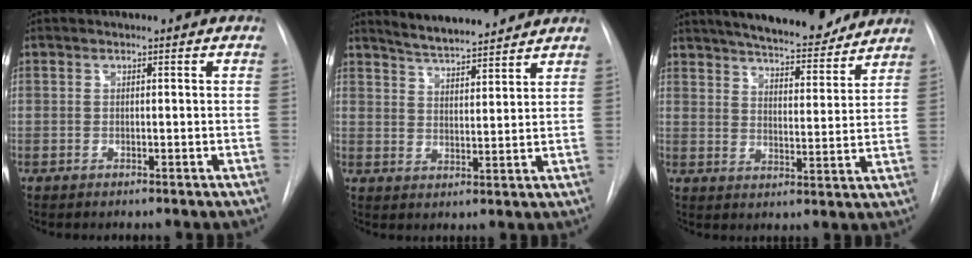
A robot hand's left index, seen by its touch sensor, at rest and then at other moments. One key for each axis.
{"total": 9.0, "fx": 8.5, "fy": 0.9, "fz": 2.8, "tx": -0.050, "ty": 0.009, "tz": 0.134}
{"total": 17.2, "fx": 15.2, "fy": 3.6, "fz": 7.1, "tx": -0.109, "ty": -0.002, "tz": 0.210}